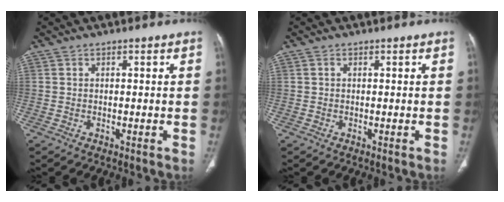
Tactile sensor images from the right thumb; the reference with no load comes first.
{"total": 0.0}